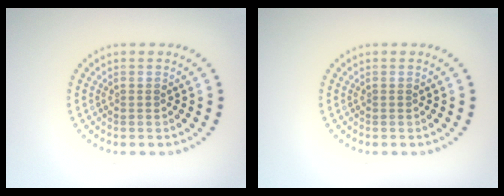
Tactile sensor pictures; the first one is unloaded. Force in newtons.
{"total": 0.0}